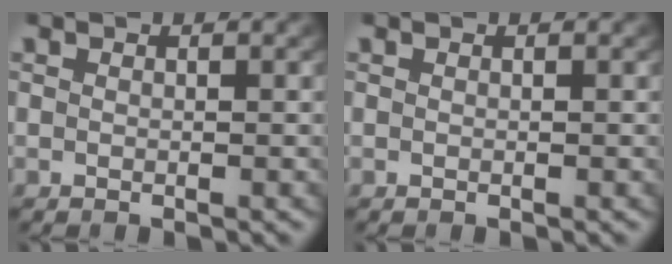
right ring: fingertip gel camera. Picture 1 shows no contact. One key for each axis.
{"total": 0.0}